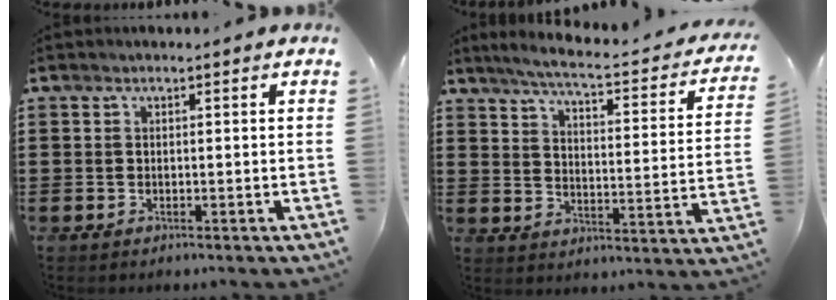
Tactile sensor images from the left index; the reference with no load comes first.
{"total": 4.9, "force": [4.0, -0.3, 2.8], "torque": [-0.076, -0.032, 0.058]}